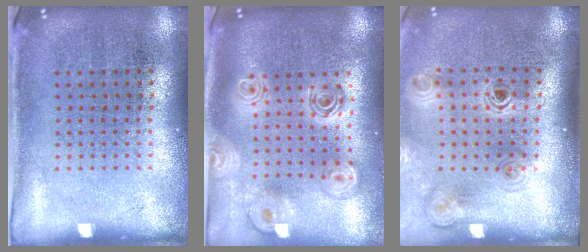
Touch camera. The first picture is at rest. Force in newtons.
{"total": 2.3, "press": 1.8, "slide": 1.4}
{"total": 1.2, "press": 1.2, "slide": 0.3}